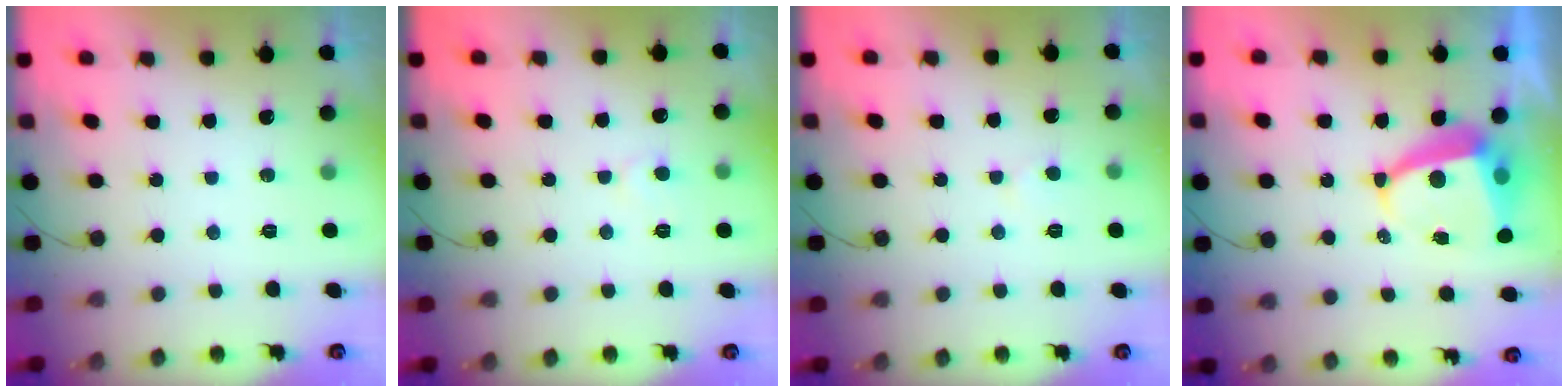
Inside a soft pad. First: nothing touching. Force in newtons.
{"total": 4.0, "press": 4.0, "slide": 0.4}
{"total": 2.5, "press": 2.5, "slide": 0.2}
{"total": 6.9, "press": 6.9, "slide": 0.9}